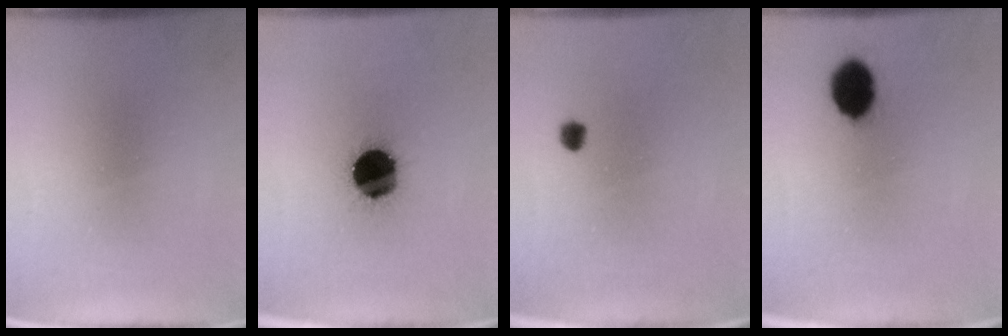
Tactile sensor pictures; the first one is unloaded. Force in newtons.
{"total": 16.5}
{"total": 1.9}
{"total": 8.6}